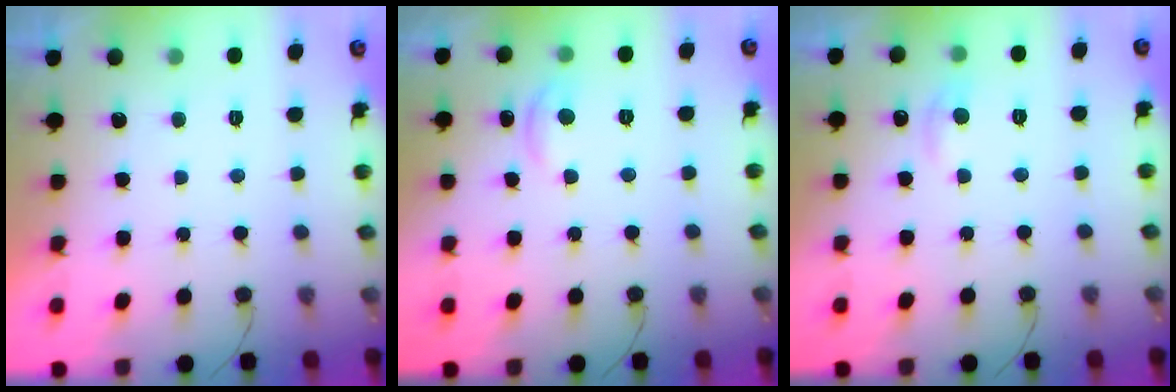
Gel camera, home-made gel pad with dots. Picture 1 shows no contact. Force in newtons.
{"total": 4.6, "press": 4.6, "slide": 0.5}
{"total": 7.2, "press": 7.2, "slide": 0.9}